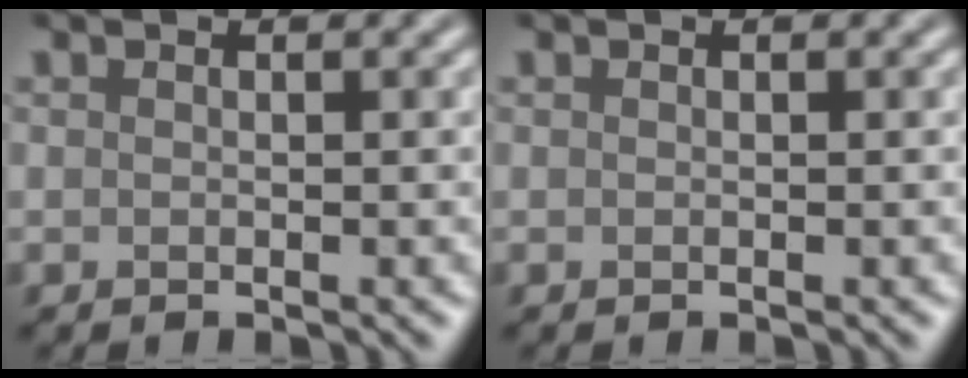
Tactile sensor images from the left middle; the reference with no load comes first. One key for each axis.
{"total": 0.0}